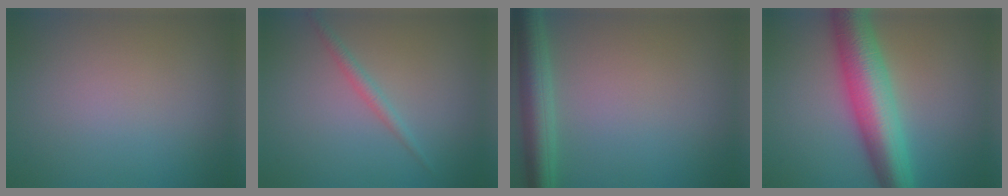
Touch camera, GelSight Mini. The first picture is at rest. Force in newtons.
{"total": 1.4, "press": 1.4, "slide": 0.0}
{"total": 4.5, "press": 4.5, "slide": 0.2}
{"total": 8.8, "press": 8.8, "slide": 0.1}